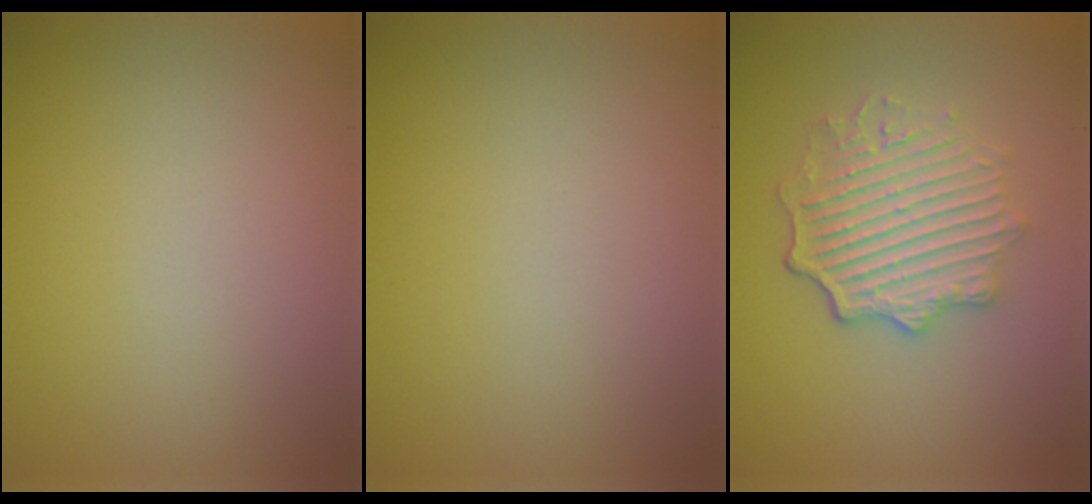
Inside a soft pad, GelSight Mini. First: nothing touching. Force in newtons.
{"total": 0.0}
{"total": 5.2, "press": 4.3, "slide": 2.9}